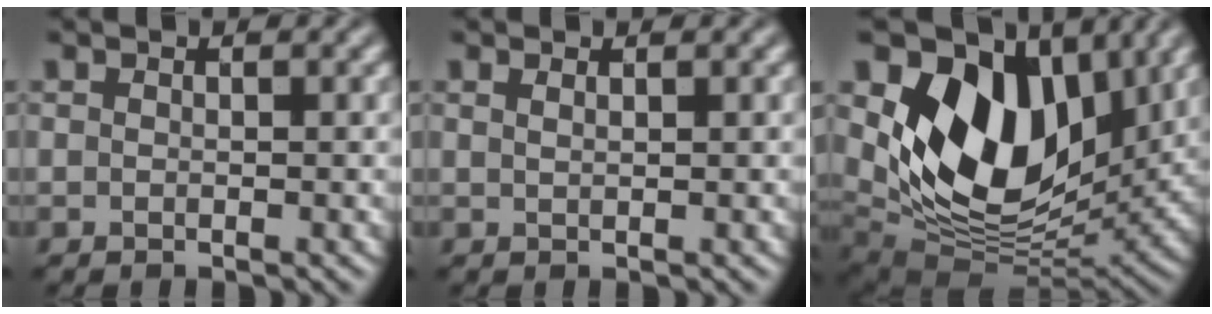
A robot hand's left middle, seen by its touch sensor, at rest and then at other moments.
{"total": 0.7, "force": [0.4, 0.3, 0.4], "torque": [-0.008, 0.001, 0.005]}
{"total": 12.6, "force": [4.8, 7.8, 8.7], "torque": [-0.158, -0.003, 0.090]}